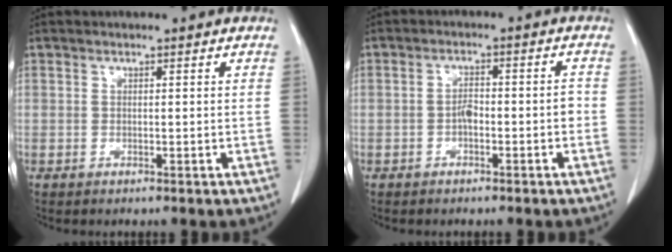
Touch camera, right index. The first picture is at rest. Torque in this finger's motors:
{"motor_torque": [0.56, -0.32, 0.25, 0.03]}